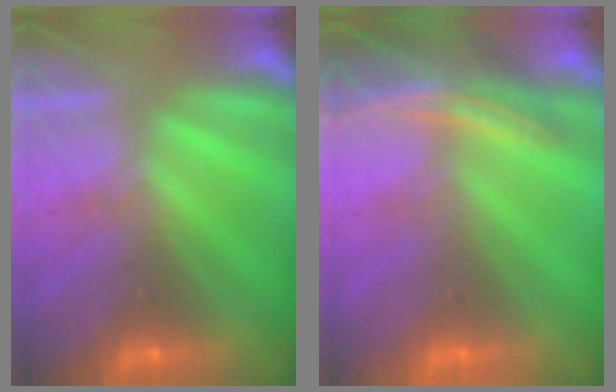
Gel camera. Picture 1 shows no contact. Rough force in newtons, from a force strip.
{"total": 3.5}